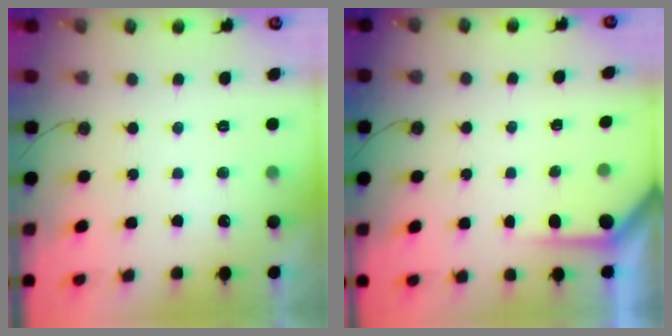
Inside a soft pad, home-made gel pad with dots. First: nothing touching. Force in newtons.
{"total": 2.2, "press": 2.2, "slide": 0.3}